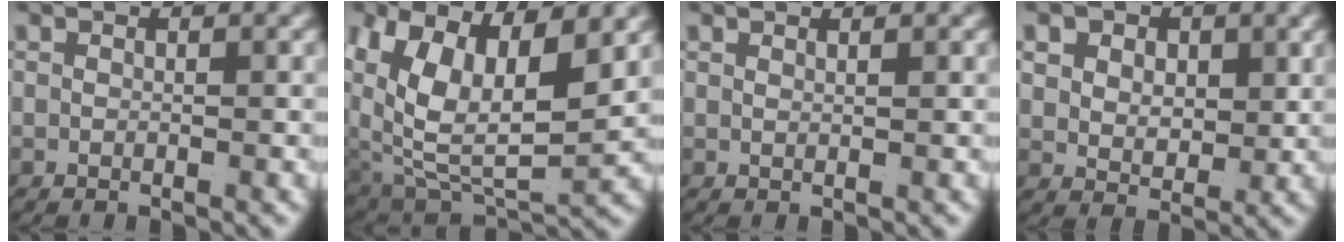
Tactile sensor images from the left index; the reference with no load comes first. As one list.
[{"total": 10.9, "force": [1.1, 7.1, 8.1], "torque": [-0.179, -0.047, 0.043]}, {"total": 1.0, "force": [0.7, -0.7, 0.2], "torque": [-0.003, -0.005, 0.020]}, {"total": 4.3, "force": [1.2, 3.3, 2.5], "torque": [-0.053, -0.024, 0.035]}]